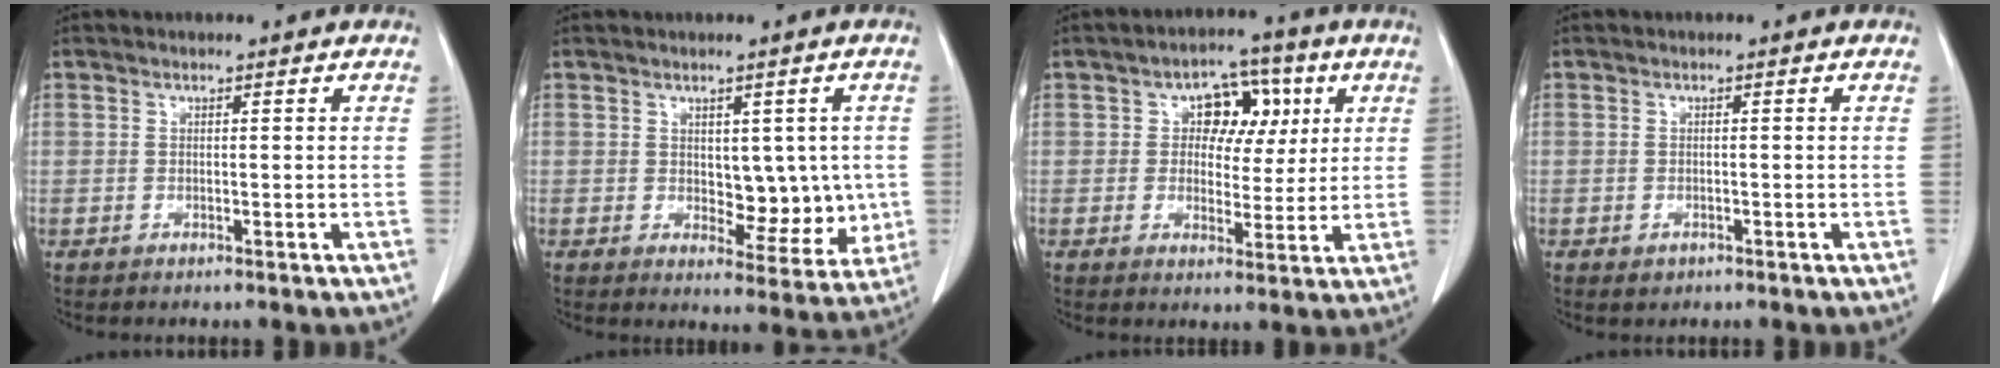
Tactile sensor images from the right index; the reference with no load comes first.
{"total": 6.8, "force": [0.3, 4.0, 5.5], "torque": [-0.054, 0.001, 0.019]}
{"total": 7.2, "force": [2.1, 4.9, 4.9], "torque": [-0.056, 0.022, 0.030]}
{"total": 1.1, "force": [-0.6, 0.7, 0.6], "torque": [-0.010, 0.000, -0.003]}